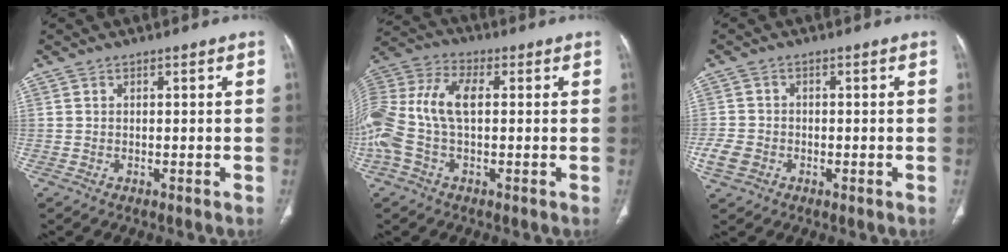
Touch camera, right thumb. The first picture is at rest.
{"total": 15.4, "force": [0.1, 8.3, 13.0], "torque": [-0.307, 0.032, 0.002]}
{"total": 4.4, "force": [-1.6, 3.5, 2.0], "torque": [-0.041, 0.014, -0.027]}